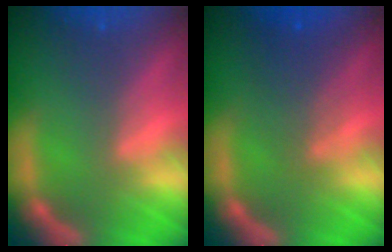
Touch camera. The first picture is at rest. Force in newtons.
{"total": 3.5}